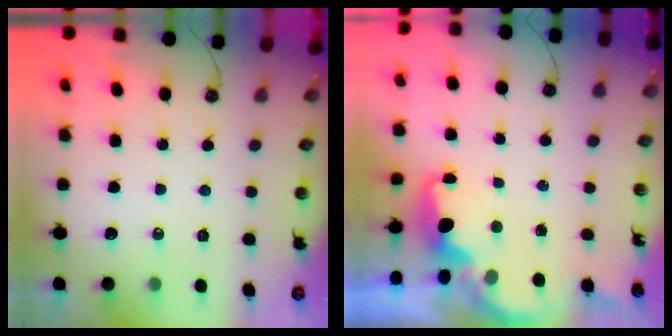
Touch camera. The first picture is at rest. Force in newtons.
{"total": 2.2, "press": 2.0, "slide": 0.8}